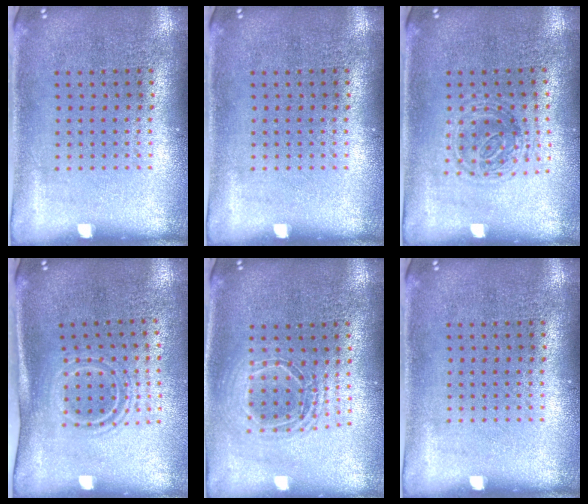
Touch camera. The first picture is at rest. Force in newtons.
{"total": 0.0}
{"total": 1.2, "press": 1.1, "slide": 0.5}
{"total": 1.6, "press": 1.1, "slide": 1.1}
{"total": 1.6, "press": 1.4, "slide": 0.8}
{"total": 0.0}